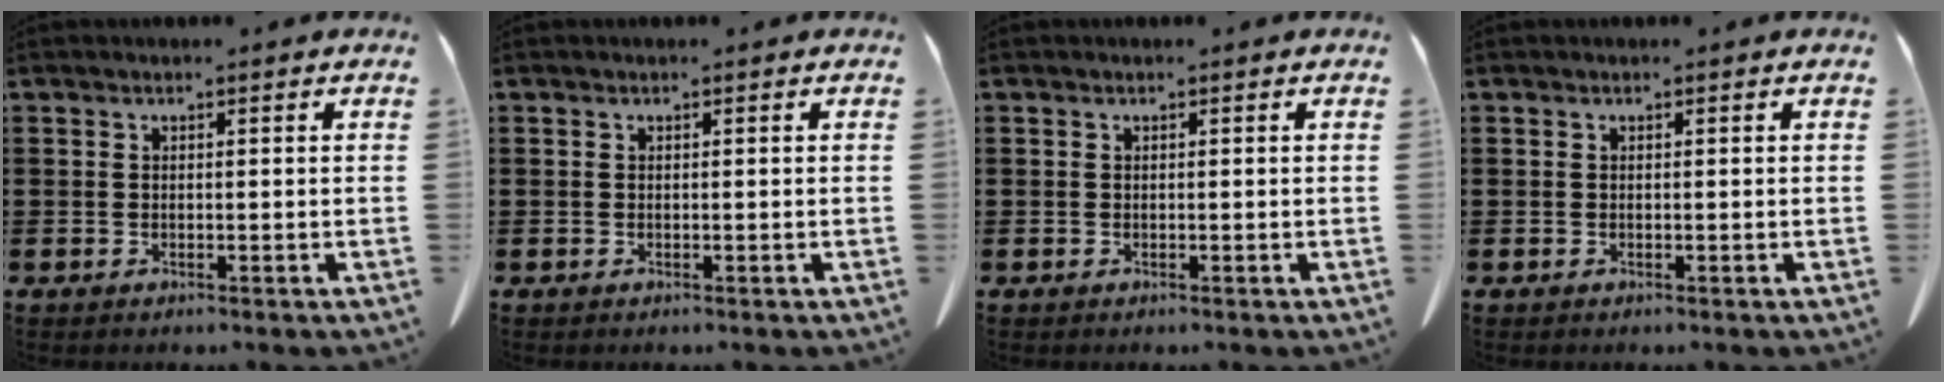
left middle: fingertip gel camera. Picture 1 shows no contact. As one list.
[{"total": 0.0}, {"total": 0.0}, {"total": 0.0}]